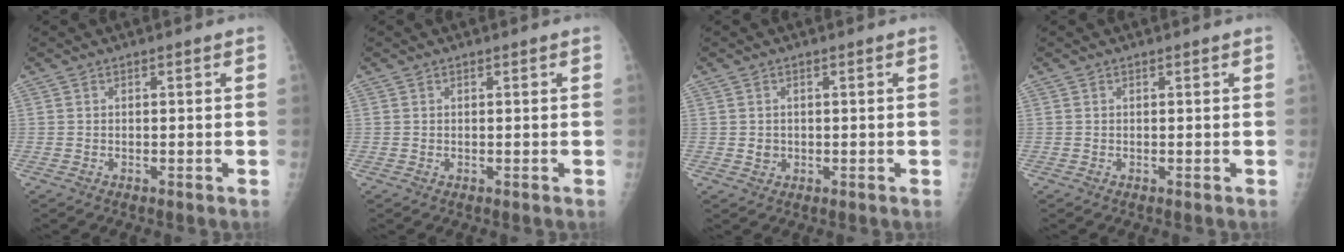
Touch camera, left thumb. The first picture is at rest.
{"total": 0.0}
{"total": 1.6, "force": [0.1, 1.5, 0.6], "torque": [-0.005, 0.001, 0.006]}
{"total": 0.0}